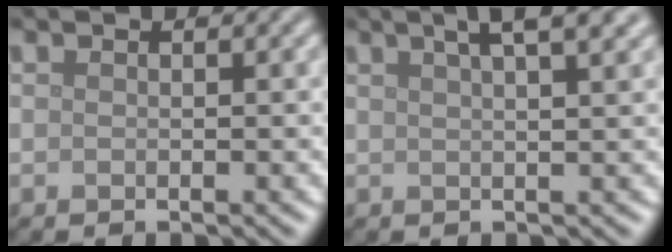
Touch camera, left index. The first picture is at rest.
{"total": 6.7, "force": [4.1, 2.2, 4.7], "torque": [-0.033, 0.039, 0.026]}